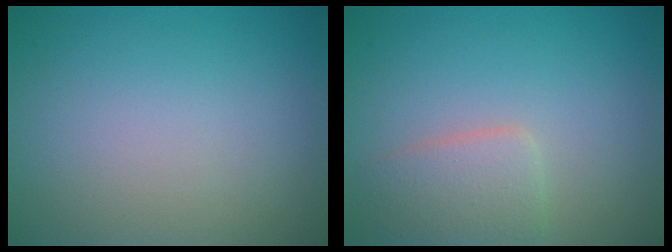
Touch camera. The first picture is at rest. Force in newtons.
{"total": 2.9, "press": 2.9, "slide": 0.1}